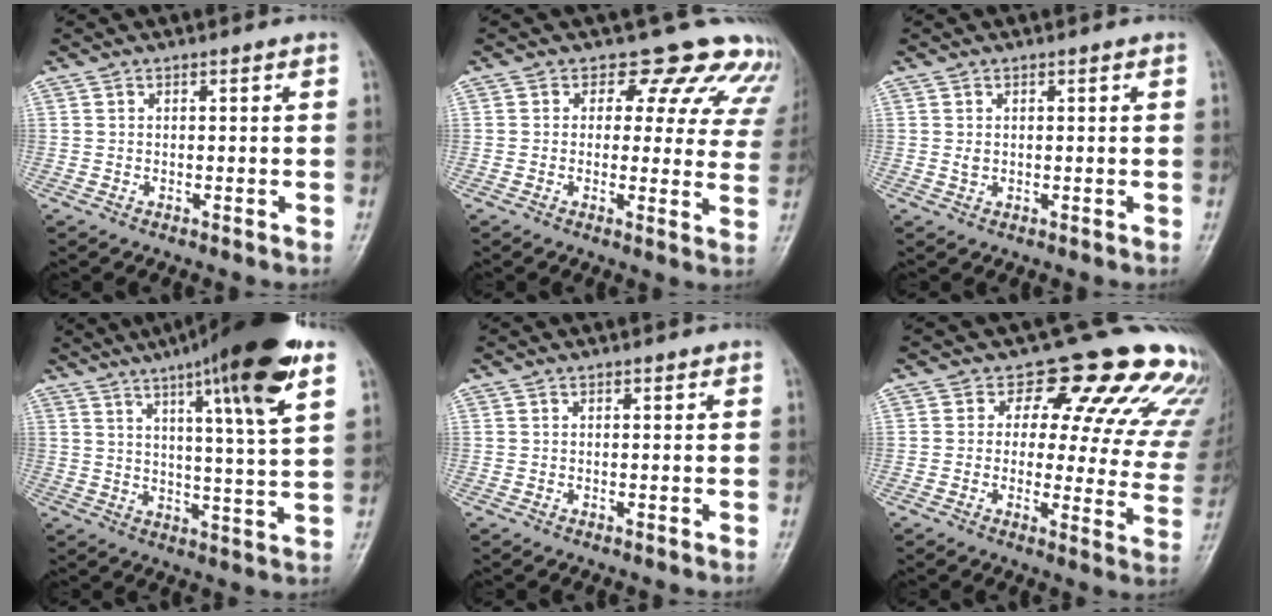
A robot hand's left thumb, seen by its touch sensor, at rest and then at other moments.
{"total": 12.3, "force": [10.4, 5.9, 2.5], "torque": [0.031, -0.055, 0.090]}
{"total": 1.4, "force": [0.4, 0.9, 1.0], "torque": [-0.012, -0.003, 0.011]}
{"total": 19.3, "force": [10.7, 1.9, 16.0], "torque": [-0.228, -0.033, 0.155]}
{"total": 0.5, "force": [0.3, 0.3, 0.3], "torque": [-0.003, -0.001, 0.002]}
{"total": 17.7, "force": [13.1, 7.7, 8.9], "torque": [-0.045, -0.064, 0.128]}